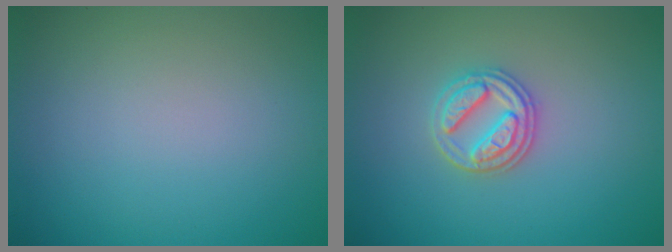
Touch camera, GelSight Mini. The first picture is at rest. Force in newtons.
{"total": 3.0, "press": 2.8, "slide": 1.0}